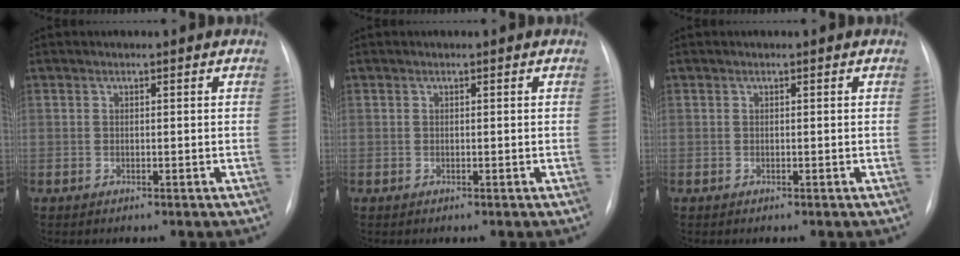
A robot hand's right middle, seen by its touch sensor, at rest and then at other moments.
{"total": 0.0}
{"total": 0.0}